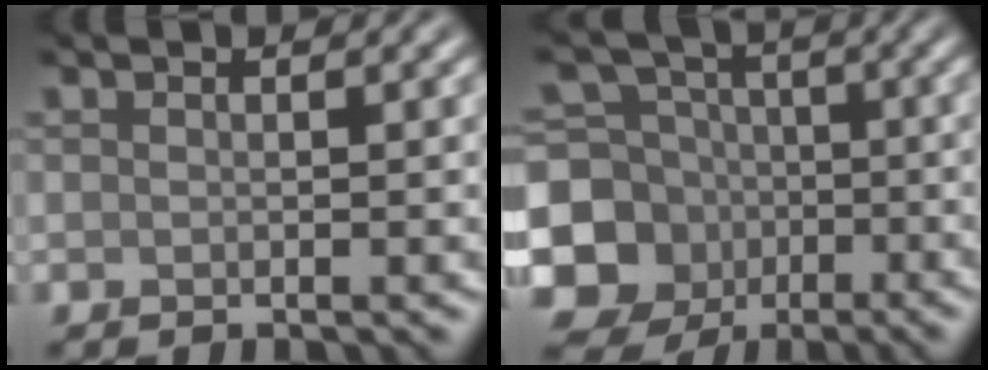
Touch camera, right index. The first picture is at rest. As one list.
[{"total": 12.0, "force": [-3.6, 11.0, 3.3], "torque": [-0.088, -0.021, -0.085]}]